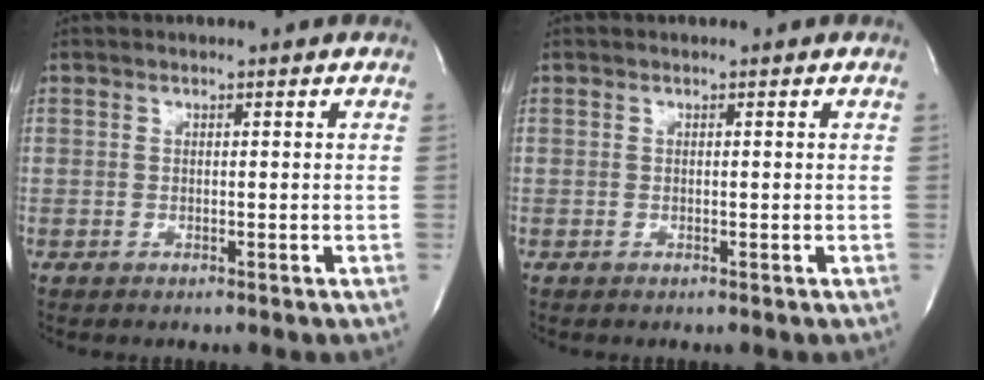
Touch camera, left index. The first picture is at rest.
{"total": 0.0}